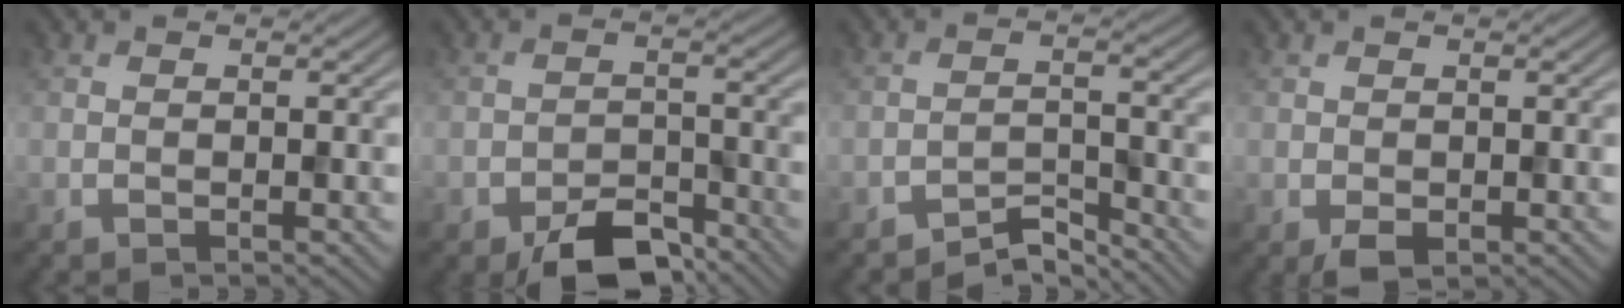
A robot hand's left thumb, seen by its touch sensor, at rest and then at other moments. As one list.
[{"total": 6.0, "force": [-4.6, 2.6, 2.9], "torque": [-0.041, 0.001, -0.082]}, {"total": 3.5, "force": [-3.5, 0.4, 0.6], "torque": [-0.007, 0.006, -0.069]}, {"total": 1.7, "force": [-0.7, 1.1, 1.1], "torque": [-0.022, -0.008, -0.011]}]